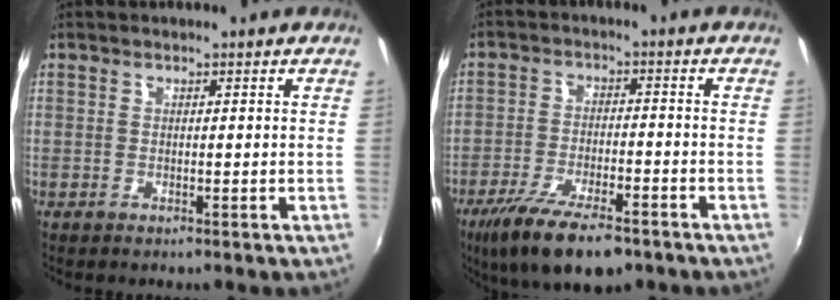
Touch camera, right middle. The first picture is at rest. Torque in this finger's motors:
{"motor_torque": [1.23, -0.90, 0.45, 0.16]}